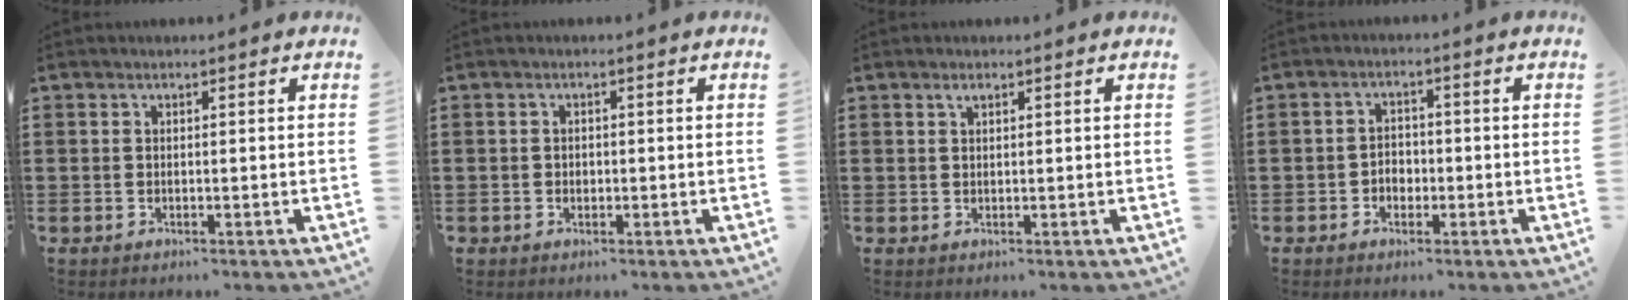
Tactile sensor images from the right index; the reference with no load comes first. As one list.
[{"total": 0.9, "force": [-0.3, 0.8, 0.2], "torque": [-0.007, 0.003, -0.007]}, {"total": 0.9, "force": [0.5, 0.4, 0.7], "torque": [-0.015, 0.003, 0.010]}, {"total": 2.2, "force": [-1.0, 1.8, 0.9], "torque": [-0.023, 0.005, -0.023]}]